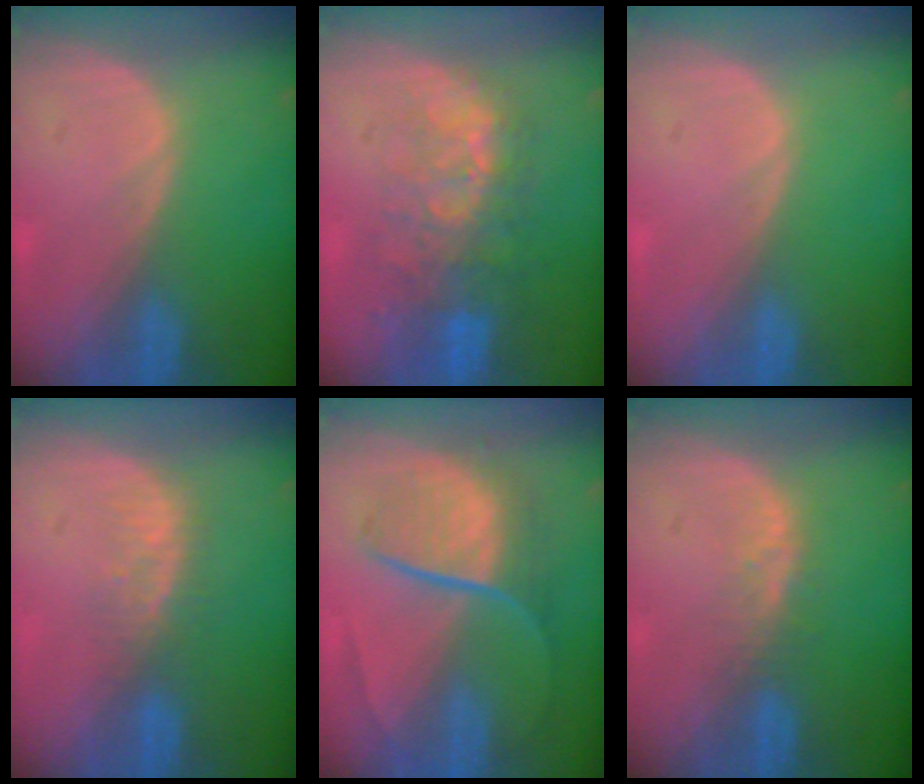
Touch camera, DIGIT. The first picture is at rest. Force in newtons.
{"total": 10.1, "press": 8.6, "slide": 5.3}
{"total": 0.0}
{"total": 3.9, "press": 3.5, "slide": 1.8}
{"total": 9.2, "press": 7.6, "slide": 5.1}
{"total": 2.5, "press": 2.4, "slide": 0.2}